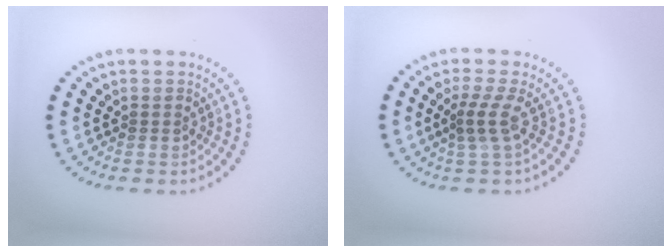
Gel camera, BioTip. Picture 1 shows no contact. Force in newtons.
{"total": 2.2, "press": 1.5, "slide": 1.6}